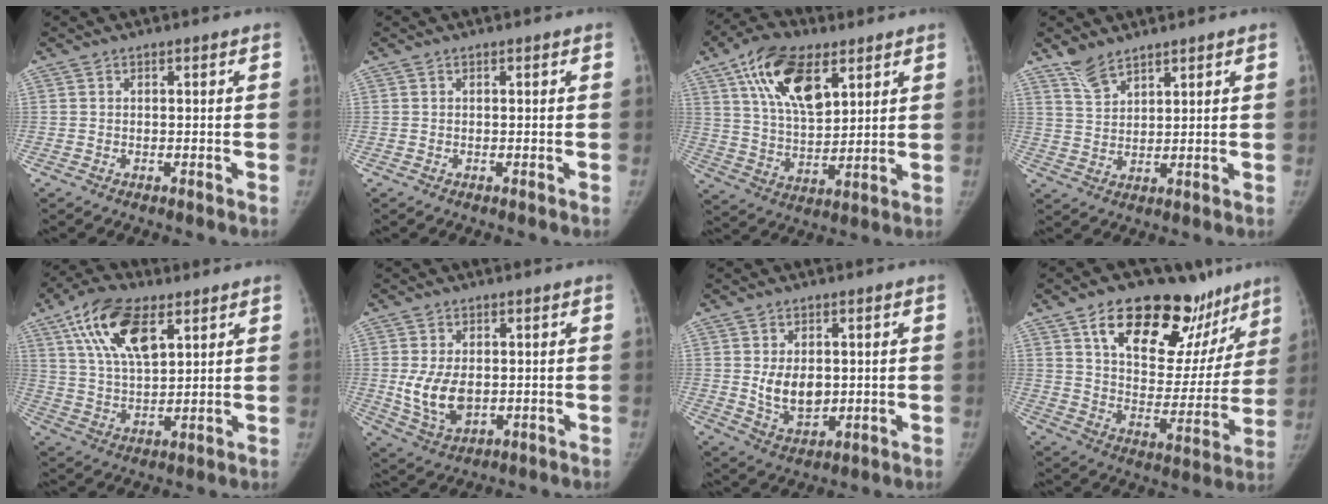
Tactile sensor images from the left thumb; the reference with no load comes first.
{"total": 0.0}
{"total": 16.3, "force": [7.9, 8.1, 11.7], "torque": [-0.182, -0.024, 0.146]}
{"total": 5.0, "force": [4.1, 2.0, 2.1], "torque": [-0.032, -0.019, 0.088]}
{"total": 15.1, "force": [7.3, 7.1, 11.2], "torque": [-0.190, -0.016, 0.135]}
{"total": 8.9, "force": [0.0, 5.7, 6.9], "torque": [-0.120, -0.011, 0.015]}
{"total": 8.0, "force": [0.7, 5.2, 6.0], "torque": [-0.080, -0.017, 0.025]}
{"total": 26.5, "force": [16.5, 13.6, 15.7], "torque": [-0.179, -0.046, 0.253]}